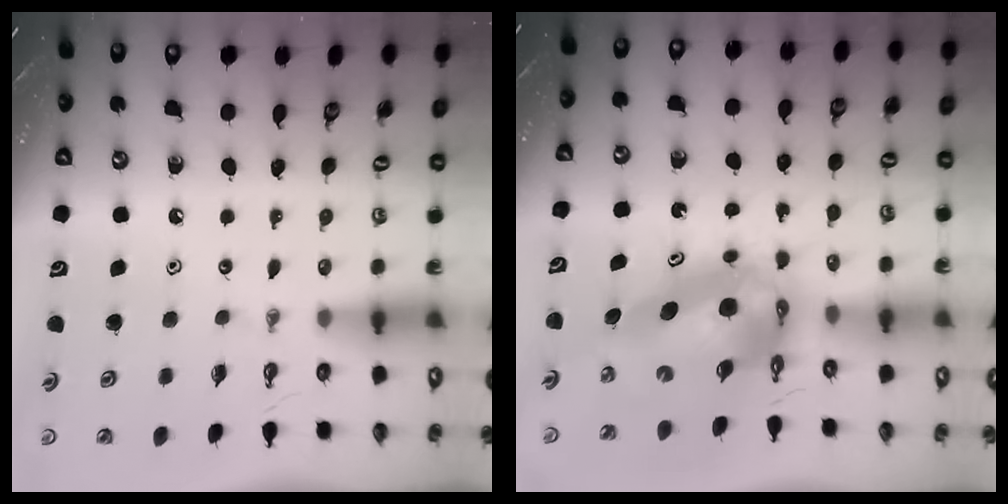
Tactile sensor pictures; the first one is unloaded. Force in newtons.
{"total": 9.3, "press": 9.3, "slide": 0.9}